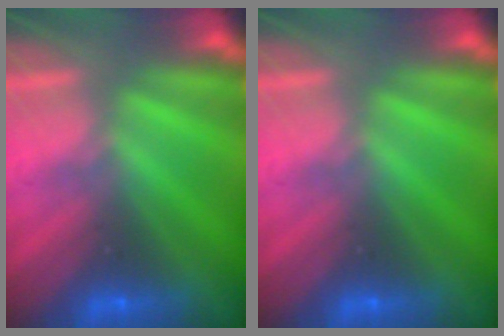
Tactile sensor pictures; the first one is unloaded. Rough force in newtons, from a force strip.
{"total": 0.0}